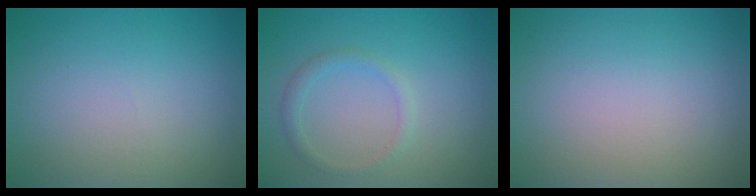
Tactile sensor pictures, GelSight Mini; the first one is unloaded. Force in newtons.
{"total": 1.4, "press": 1.4, "slide": 0.1}
{"total": 0.0}